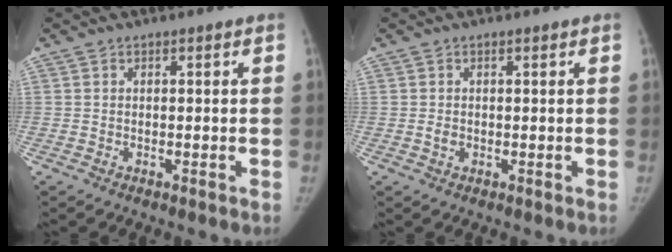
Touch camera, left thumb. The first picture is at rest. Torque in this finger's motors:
{"motor_torque": [0.44, 0.40, 0.21, -0.11, 0.13]}